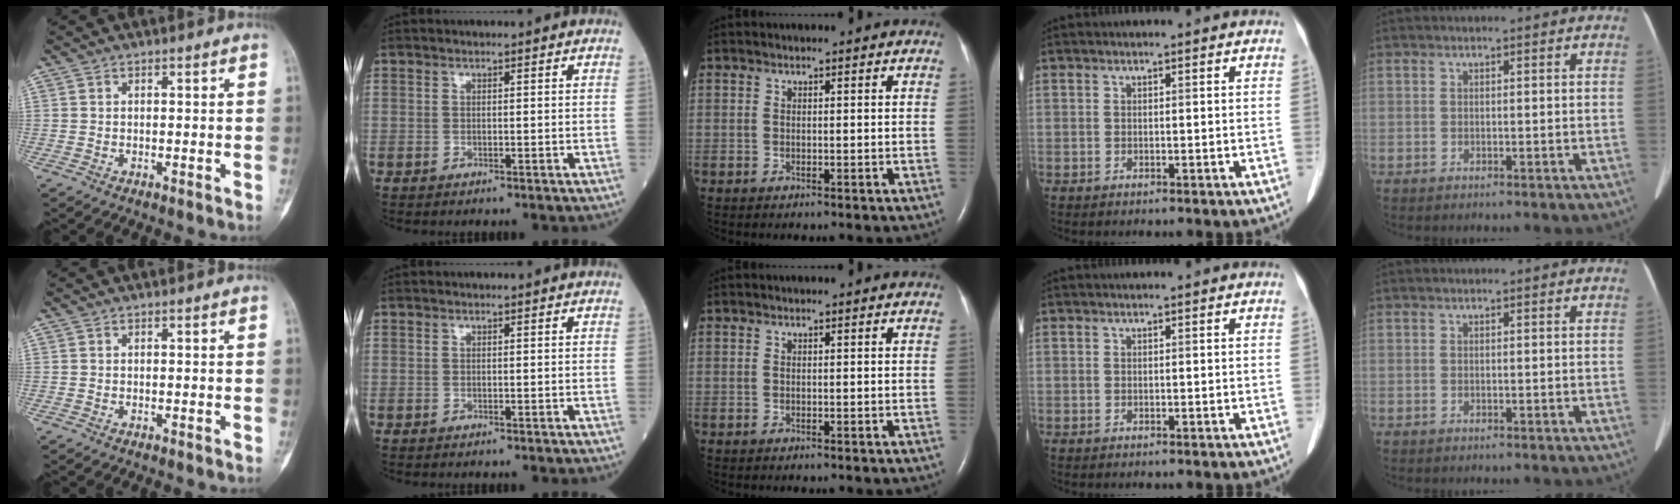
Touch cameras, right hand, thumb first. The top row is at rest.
{}